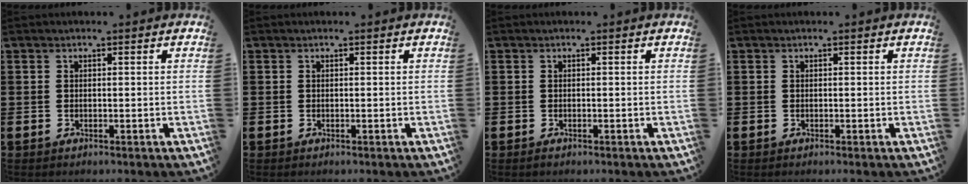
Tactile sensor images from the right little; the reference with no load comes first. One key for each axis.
{"total": 0.0}
{"total": 0.0}
{"total": 0.0}